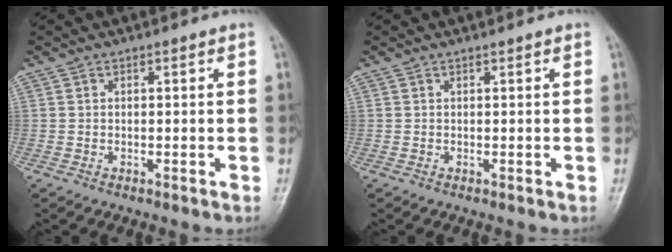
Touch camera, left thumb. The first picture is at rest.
{"total": 0.0}